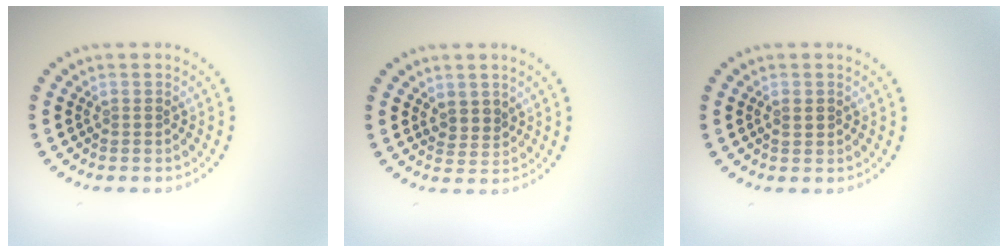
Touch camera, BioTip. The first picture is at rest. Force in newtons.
{"total": 1.9, "press": 1.4, "slide": 1.2}
{"total": 0.7, "press": 0.6, "slide": 0.3}